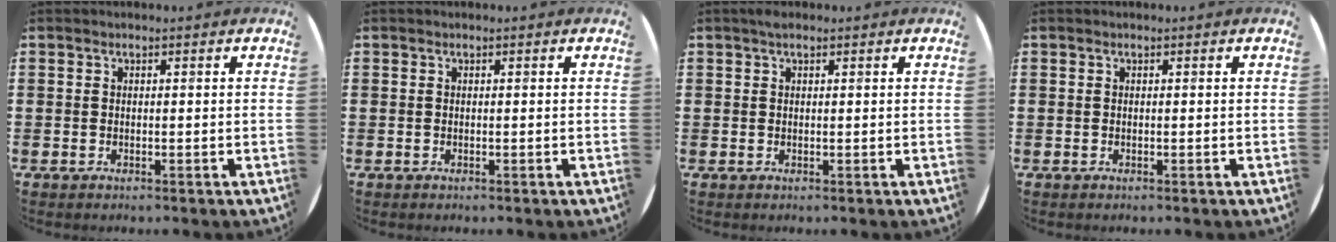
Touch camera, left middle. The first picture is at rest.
{"total": 0.0}
{"total": 0.8, "force": [0.5, 0.3, 0.6], "torque": [-0.012, 0.004, 0.009]}
{"total": 0.0}